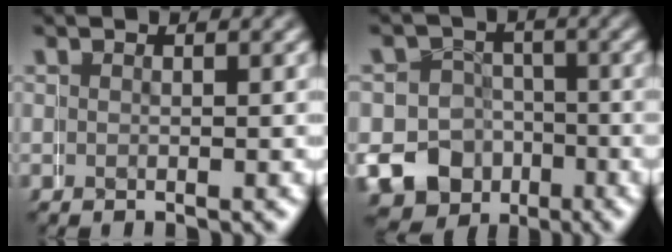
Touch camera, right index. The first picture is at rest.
{"total": 12.8, "force": [-4.6, 11.9, 0.7], "torque": [-0.031, -0.060, -0.078]}